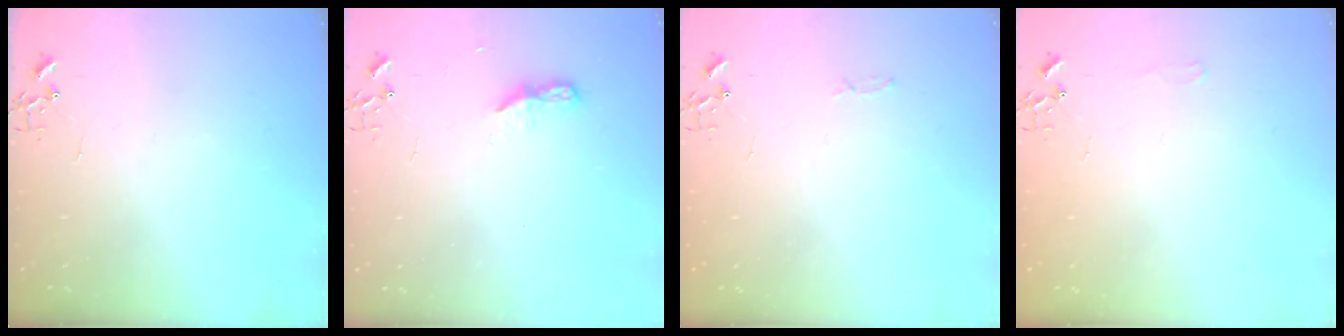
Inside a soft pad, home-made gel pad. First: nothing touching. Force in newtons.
{"total": 5.9, "press": 5.8, "slide": 0.7}
{"total": 2.8, "press": 2.8, "slide": 0.4}
{"total": 6.4, "press": 6.4, "slide": 0.8}